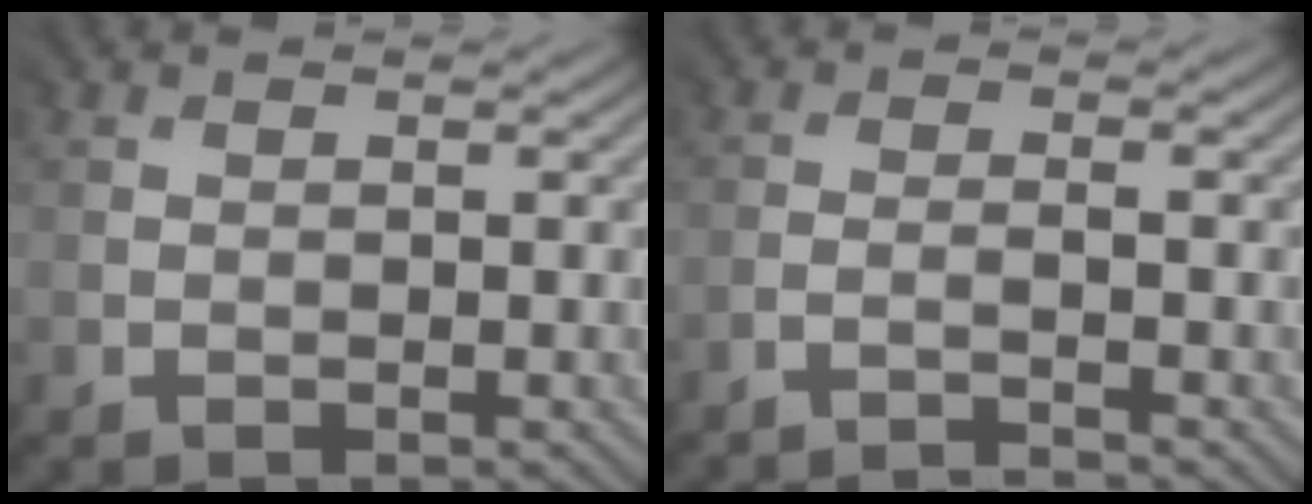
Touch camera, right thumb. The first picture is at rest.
{"total": 2.2, "force": [-2.0, -0.3, 0.7], "torque": [0.005, 0.008, -0.051]}